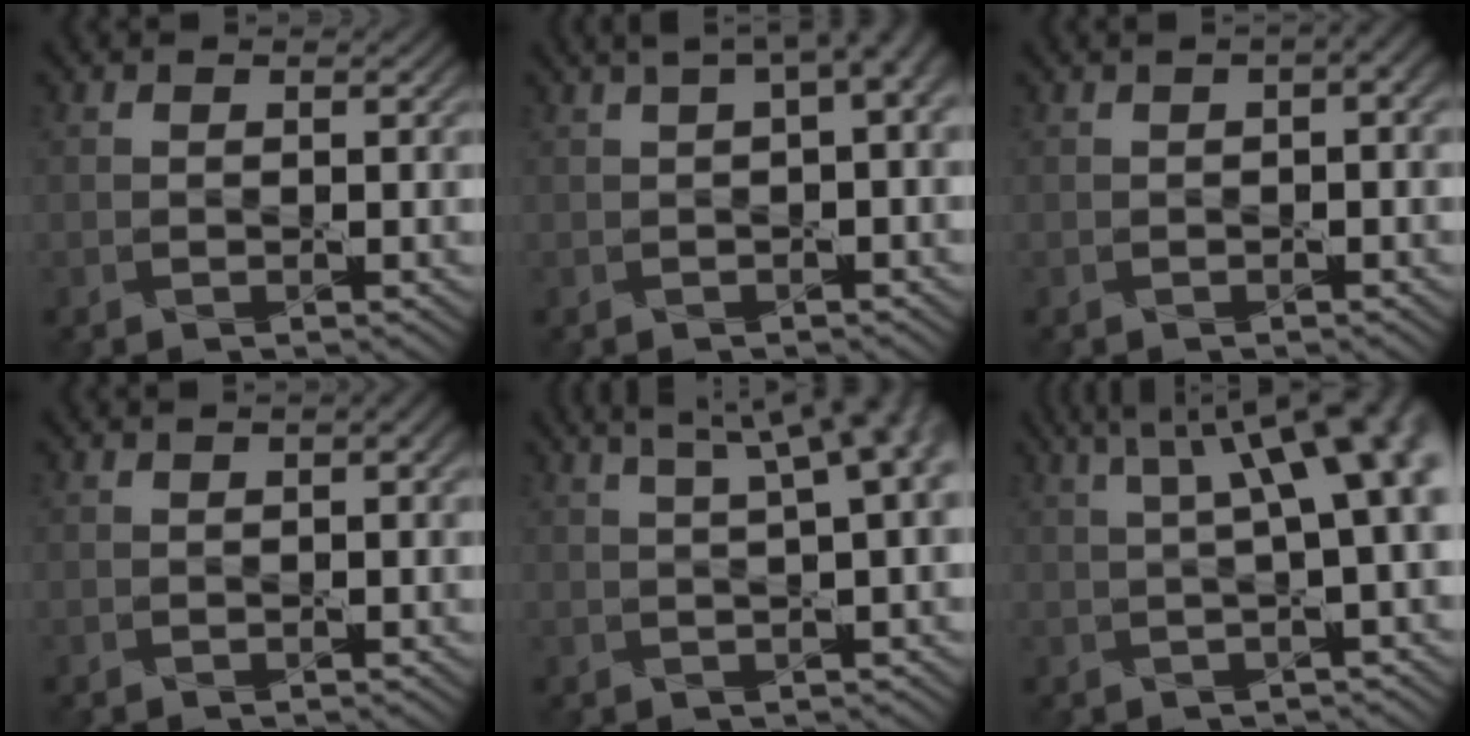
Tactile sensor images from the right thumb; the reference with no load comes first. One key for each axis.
{"total": 7.7, "fx": 3.1, "fy": 2.8, "fz": 6.5, "tx": -0.076, "ty": 0.026, "tz": 0.030}
{"total": 3.3, "fx": 1.0, "fy": 1.1, "fz": 2.9, "tx": -0.044, "ty": 0.007, "tz": 0.008}
{"total": 1.7, "fx": 0.4, "fy": 0.5, "fz": 1.5, "tx": -0.024, "ty": 0.003, "tz": 0.006}
{"total": 11.5, "fx": 4.8, "fy": 3.9, "fz": 9.7, "tx": -0.108, "ty": 0.055, "tz": 0.044}
{"total": 12.0, "fx": 3.3, "fy": 3.8, "fz": 10.9, "tx": -0.116, "ty": 0.047, "tz": 0.040}